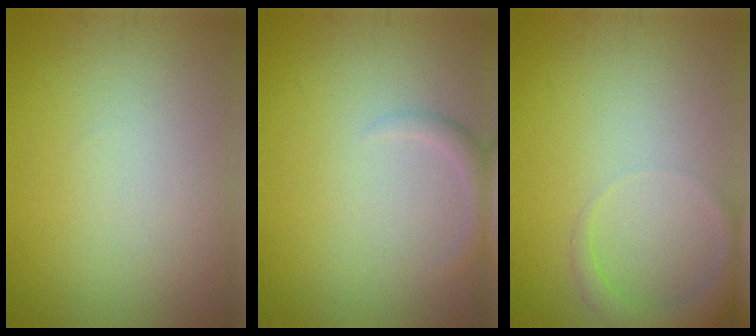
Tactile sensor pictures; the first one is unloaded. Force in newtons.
{"total": 1.4, "press": 1.4, "slide": 0.1}
{"total": 2.6, "press": 2.6, "slide": 0.2}